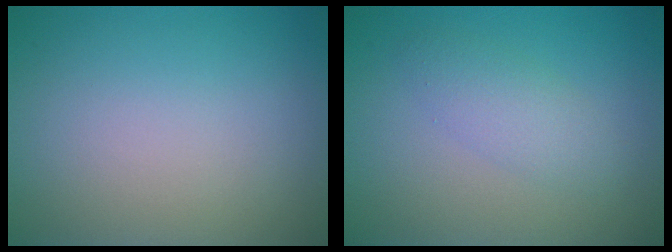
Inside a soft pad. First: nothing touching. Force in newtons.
{"total": 2.3, "press": 2.3, "slide": 0.2}